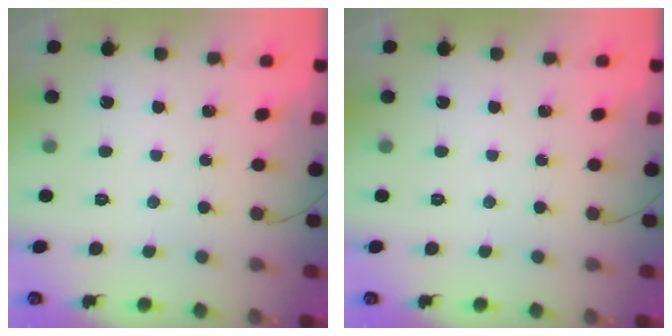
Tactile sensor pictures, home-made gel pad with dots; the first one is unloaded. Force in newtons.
{"total": 0.0}